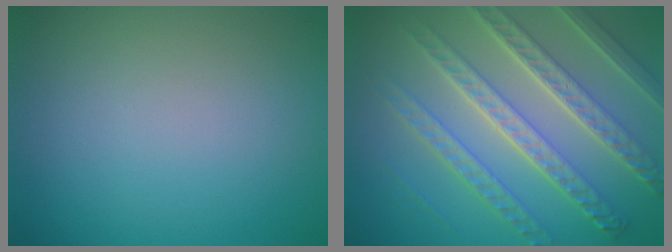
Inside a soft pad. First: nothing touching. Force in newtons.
{"total": 8.3, "press": 6.2, "slide": 5.5}